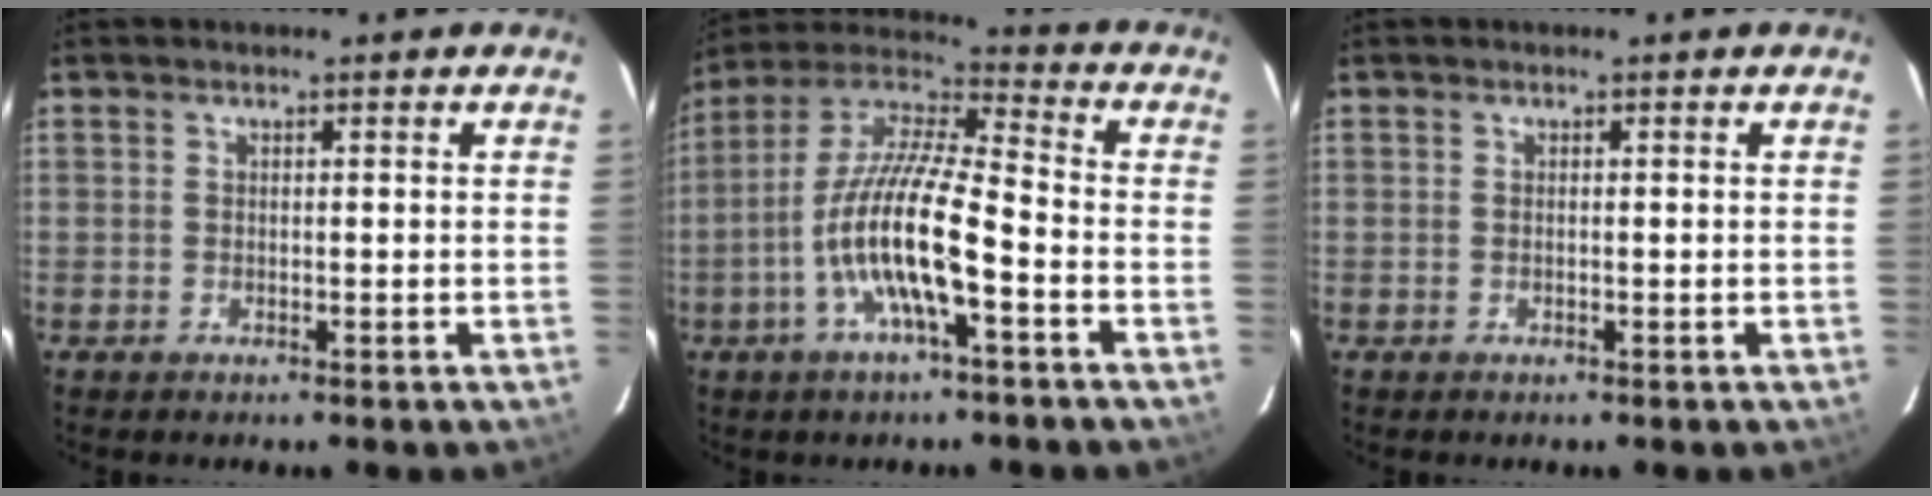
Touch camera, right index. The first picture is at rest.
{"total": 14.4, "force": [-5.1, 2.7, 13.2], "torque": [-0.259, -0.005, -0.104]}
{"total": 0.0}